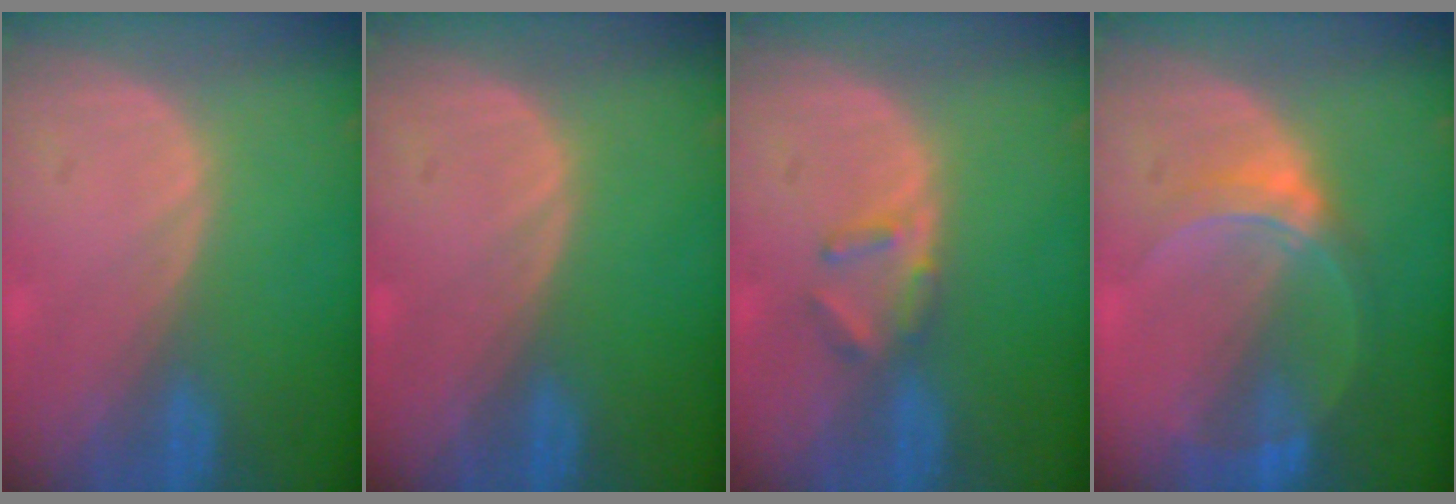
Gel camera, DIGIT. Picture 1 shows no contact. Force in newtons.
{"total": 0.0}
{"total": 2.8, "press": 2.7, "slide": 0.4}
{"total": 6.3, "press": 5.6, "slide": 3.0}